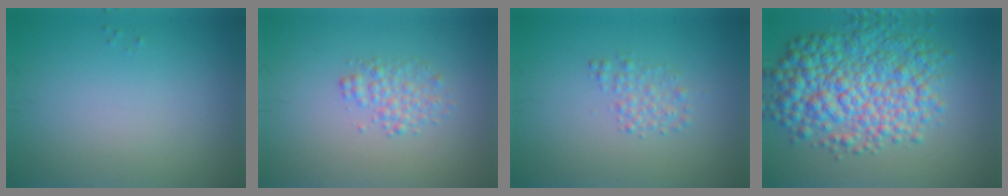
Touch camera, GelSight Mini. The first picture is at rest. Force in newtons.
{"total": 2.0, "press": 2.0, "slide": 0.1}
{"total": 1.5, "press": 1.5, "slide": 0.0}
{"total": 8.8, "press": 8.8, "slide": 0.1}